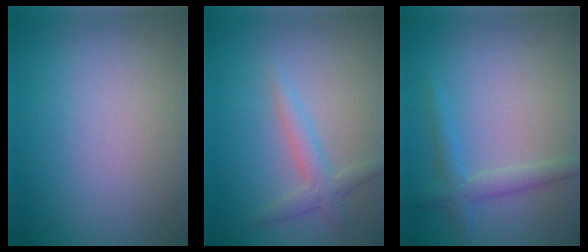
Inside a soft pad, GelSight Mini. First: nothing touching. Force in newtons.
{"total": 2.2, "press": 2.2, "slide": 0.1}
{"total": 2.3, "press": 2.3, "slide": 0.0}